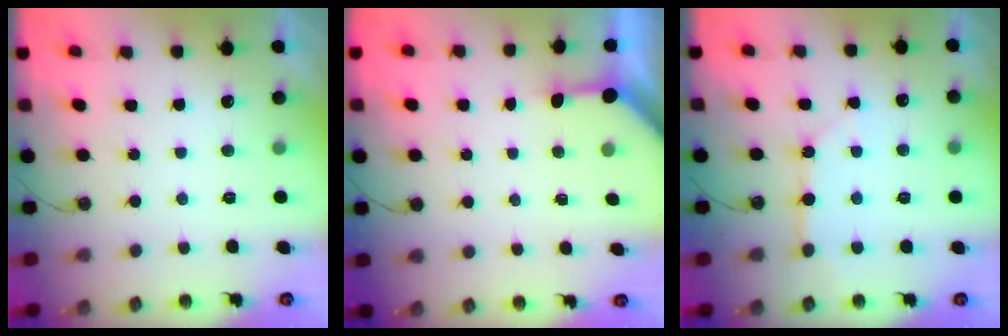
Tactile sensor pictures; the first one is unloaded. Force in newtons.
{"total": 3.5, "press": 3.4, "slide": 0.4}
{"total": 4.0, "press": 3.9, "slide": 0.5}